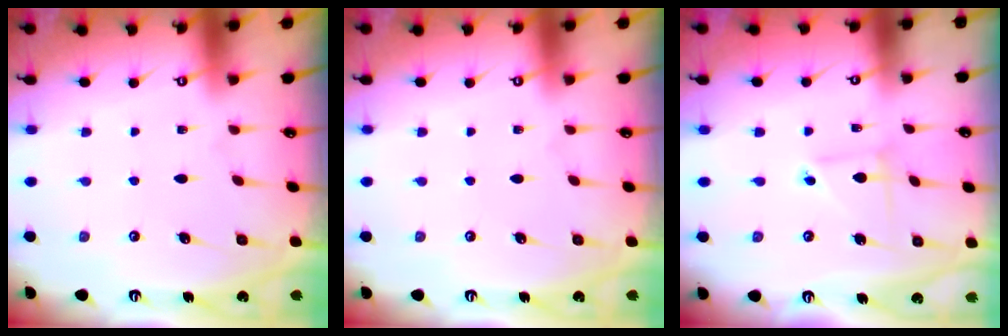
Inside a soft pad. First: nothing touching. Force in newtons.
{"total": 0.0}
{"total": 2.4, "press": 2.4, "slide": 0.3}